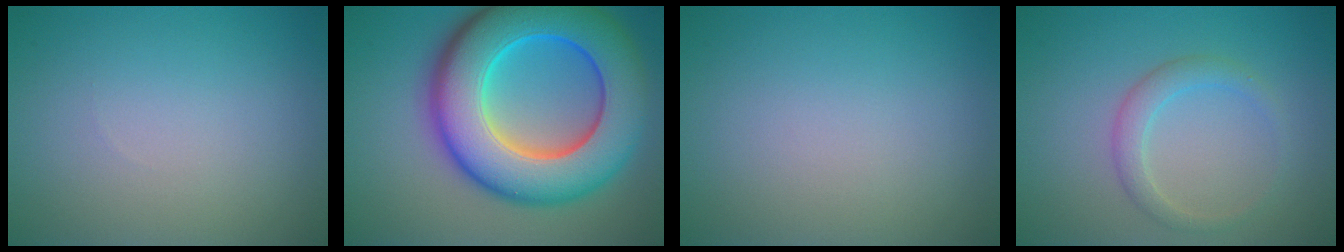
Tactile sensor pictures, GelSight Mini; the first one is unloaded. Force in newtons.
{"total": 13.9, "press": 13.9, "slide": 0.2}
{"total": 0.0}
{"total": 2.1, "press": 2.1, "slide": 0.2}